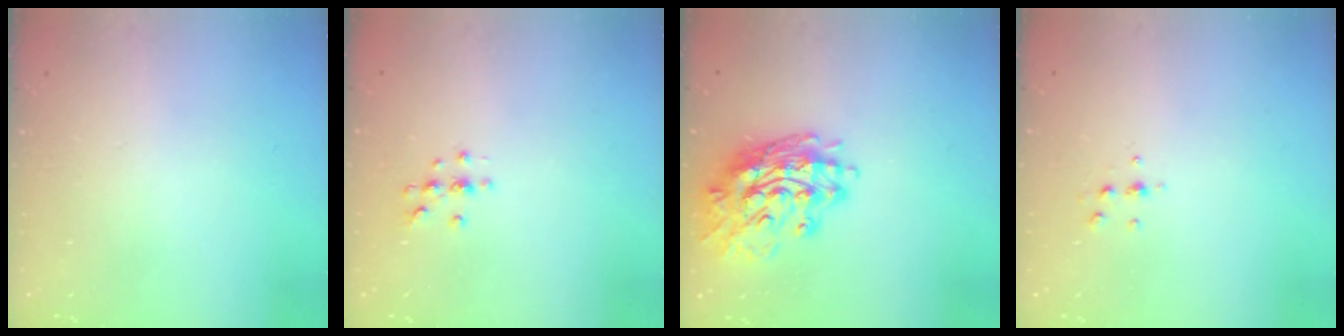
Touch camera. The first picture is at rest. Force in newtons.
{"total": 4.9, "press": 4.9, "slide": 0.5}
{"total": 16.9, "press": 16.8, "slide": 1.2}
{"total": 4.7, "press": 4.6, "slide": 1.0}